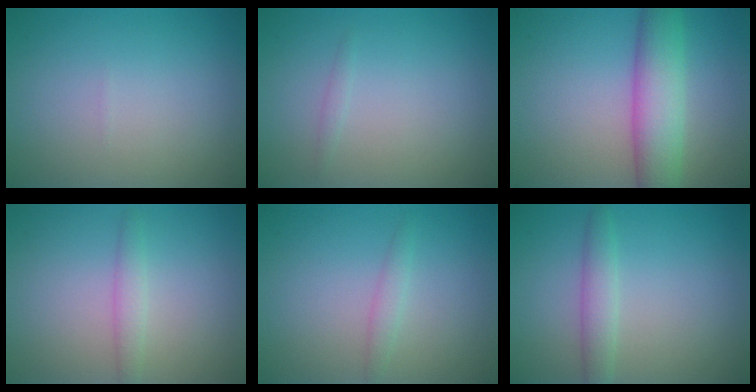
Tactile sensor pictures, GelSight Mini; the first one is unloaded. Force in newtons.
{"total": 0.6, "press": 0.5, "slide": 0.0}
{"total": 6.0, "press": 6.0, "slide": 0.2}
{"total": 1.5, "press": 1.5, "slide": 0.1}
{"total": 1.2, "press": 1.2, "slide": 0.1}
{"total": 2.1, "press": 2.1, "slide": 0.1}